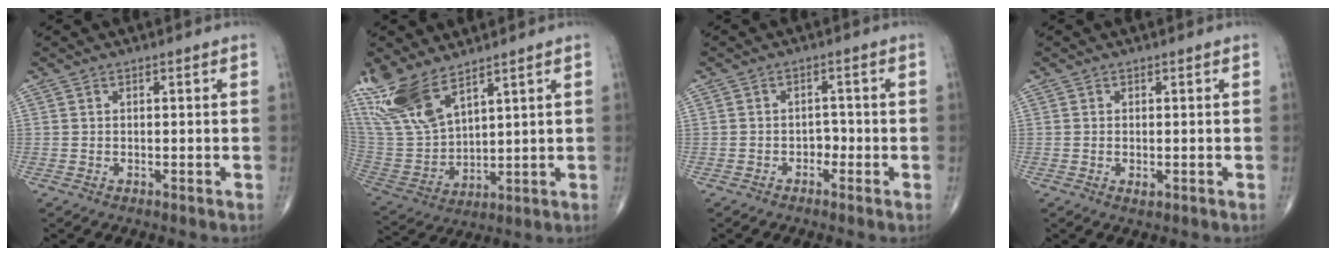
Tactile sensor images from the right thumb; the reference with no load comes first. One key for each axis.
{"total": 14.4, "fx": 10.0, "fy": 5.6, "fz": 8.6, "tx": -0.183, "ty": -0.037, "tz": 0.219}
{"total": 2.0, "fx": -1.0, "fy": 1.5, "fz": 1.0, "tx": 0.000, "ty": 0.010, "tz": -0.020}
{"total": 1.2, "fx": -0.3, "fy": 0.6, "fz": 1.0, "tx": -0.020, "ty": -0.004, "tz": -0.004}